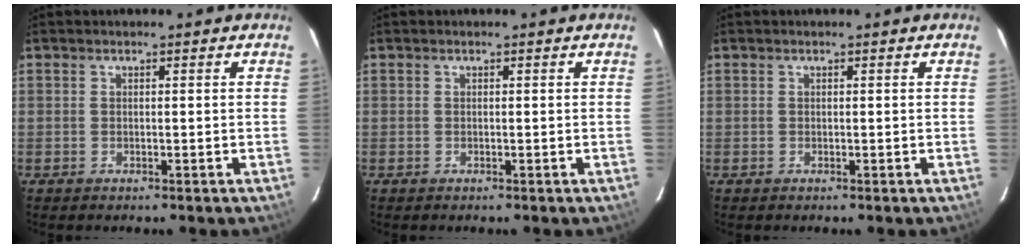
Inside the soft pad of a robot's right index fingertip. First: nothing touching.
{"total": 0.0}
{"total": 0.0}